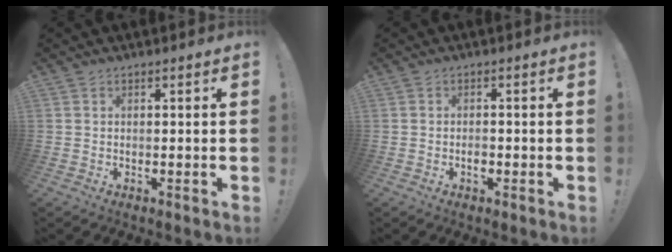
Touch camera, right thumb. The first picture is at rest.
{"total": 1.9, "force": [-1.0, 1.1, 1.1], "torque": [-0.013, -0.001, -0.018]}